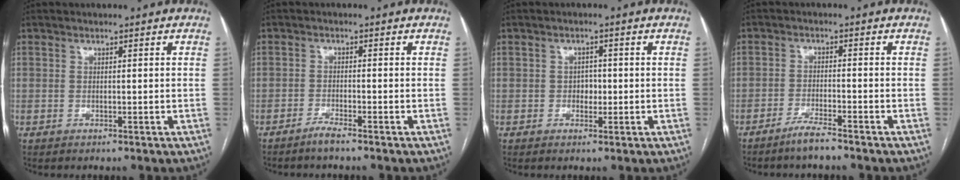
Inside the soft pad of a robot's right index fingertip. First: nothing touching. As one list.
[{"total": 2.1, "force": [-1.9, -0.2, 1.0], "torque": [-0.026, -0.003, -0.038]}, {"total": 2.0, "force": [-0.3, 1.5, 1.3], "torque": [-0.014, 0.006, -0.004]}, {"total": 3.7, "force": [-3.1, 0.0, 2.0], "torque": [-0.042, -0.006, -0.062]}]